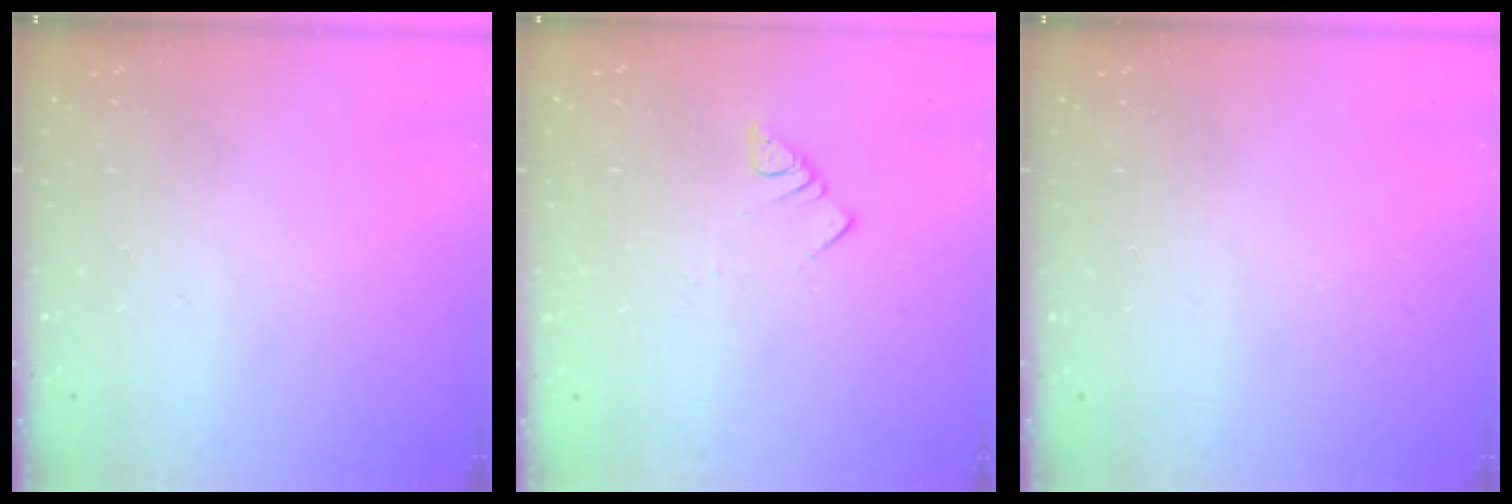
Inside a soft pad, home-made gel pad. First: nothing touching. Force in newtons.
{"total": 3.4, "press": 3.4, "slide": 0.3}
{"total": 0.0}